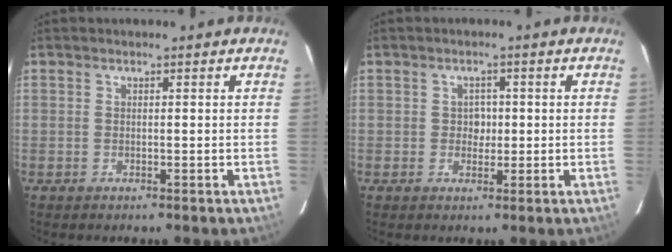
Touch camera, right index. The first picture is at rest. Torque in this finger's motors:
{"motor_torque": [0.11, 0.06, 0.08, 0.02]}